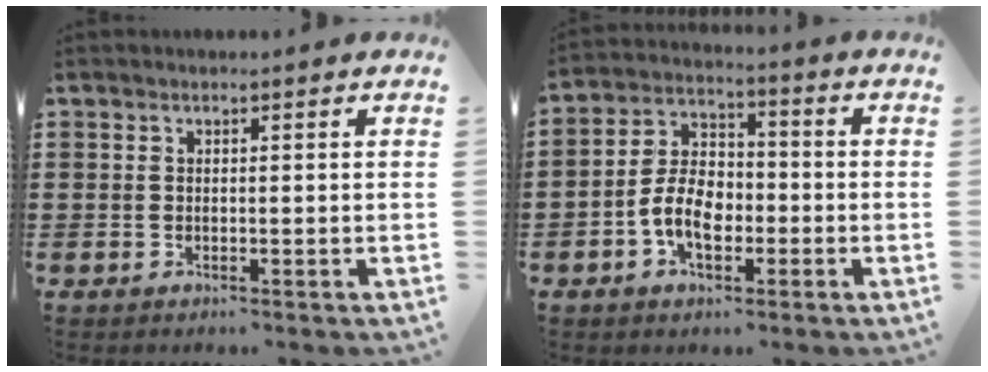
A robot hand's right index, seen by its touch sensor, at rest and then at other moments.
{"total": 7.5, "force": [-2.3, 4.6, 5.4], "torque": [-0.131, 0.004, -0.050]}